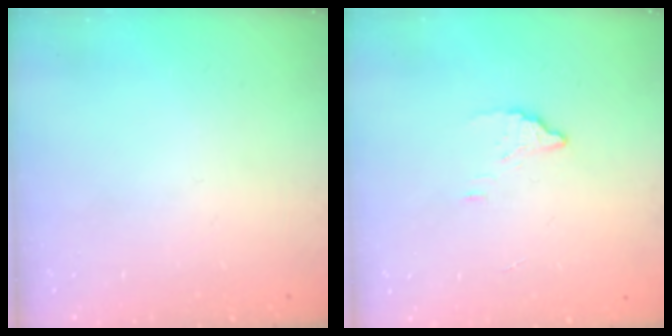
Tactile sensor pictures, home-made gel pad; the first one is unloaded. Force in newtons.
{"total": 1.8, "press": 1.7, "slide": 0.1}